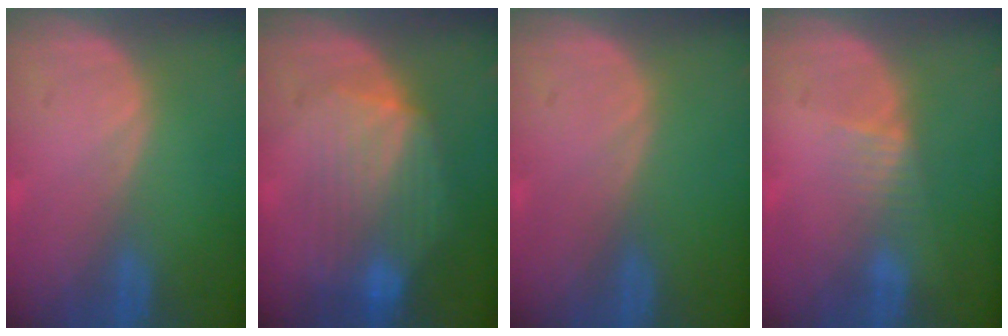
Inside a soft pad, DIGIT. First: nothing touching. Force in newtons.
{"total": 8.9, "press": 8.0, "slide": 3.8}
{"total": 0.0}
{"total": 2.6, "press": 2.4, "slide": 0.9}